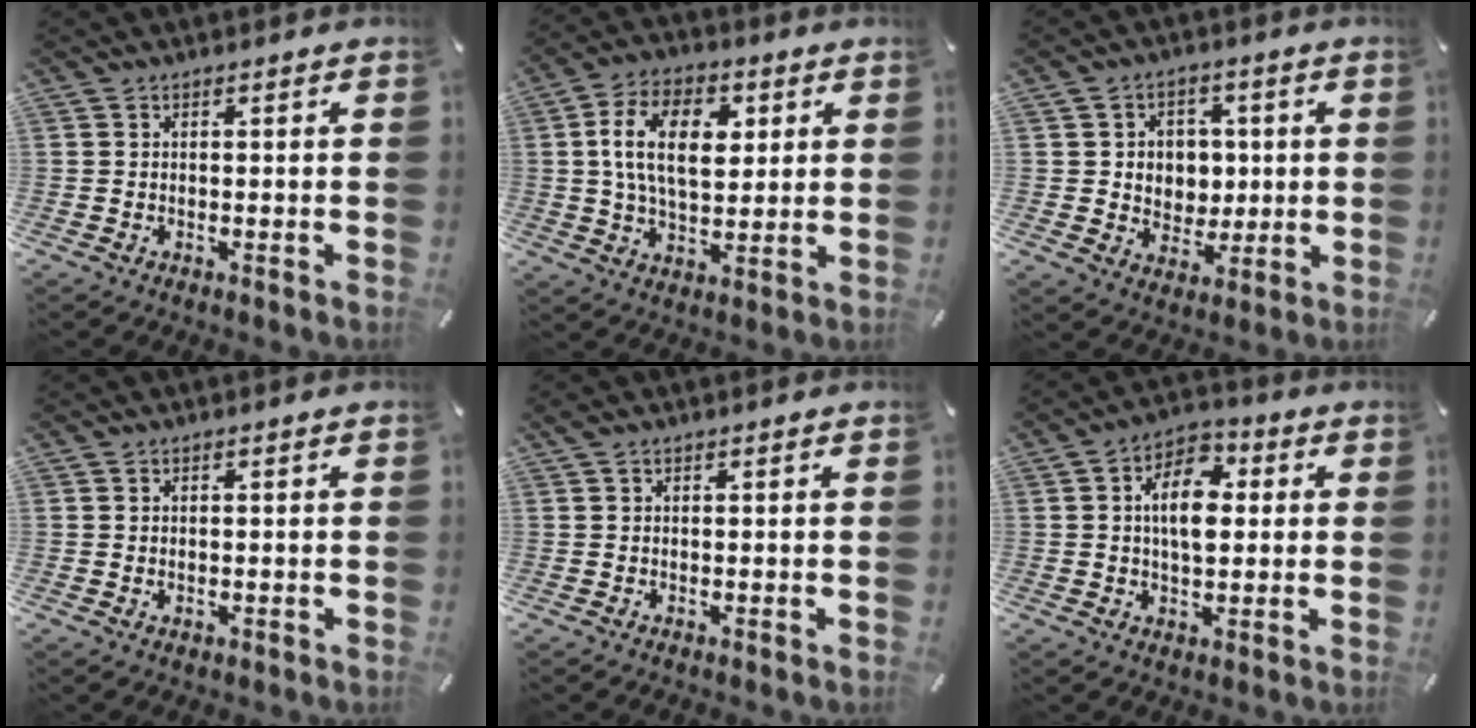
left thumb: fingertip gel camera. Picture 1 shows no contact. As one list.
[{"total": 14.3, "force": [3.3, 9.0, 10.6], "torque": [-0.195, 0.007, 0.056]}, {"total": 6.7, "force": [0.8, 6.5, 1.6], "torque": [-0.019, -0.002, 0.013]}, {"total": 0.6, "force": [0.1, 0.5, 0.3], "torque": [-0.007, 0.002, 0.001]}, {"total": 0.5, "force": [0.3, 0.3, 0.3], "torque": [-0.007, 0.001, 0.005]}, {"total": 10.4, "force": [1.4, 6.4, 8.0], "torque": [-0.129, 0.006, 0.022]}]